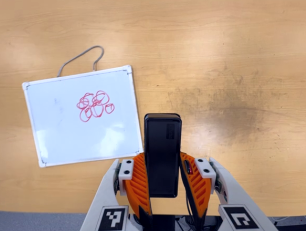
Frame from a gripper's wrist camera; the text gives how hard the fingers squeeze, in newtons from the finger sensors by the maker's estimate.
{"total": 4.3, "left": 2.9, "right": 5.7}